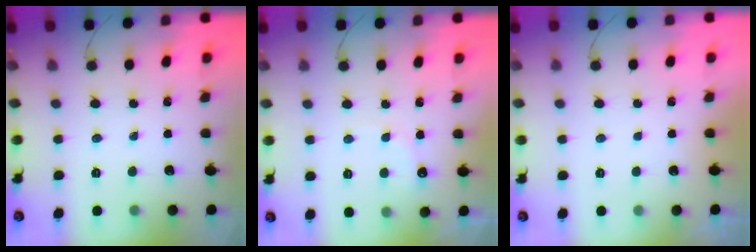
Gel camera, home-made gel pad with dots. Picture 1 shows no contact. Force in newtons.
{"total": 7.2, "press": 7.0, "slide": 1.3}
{"total": 2.9, "press": 2.9, "slide": 0.1}